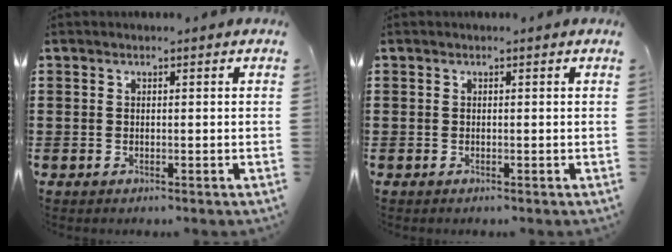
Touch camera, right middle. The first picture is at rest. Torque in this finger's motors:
{"motor_torque": [0.22, -0.15, -0.06, 0.02]}